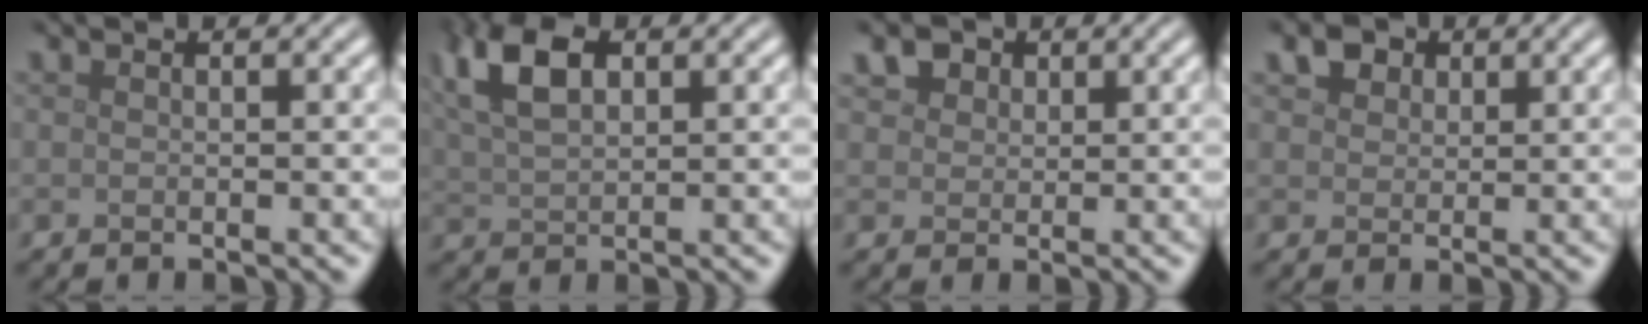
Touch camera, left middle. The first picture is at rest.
{"total": 6.3, "force": [2.7, 3.3, 4.6], "torque": [-0.107, 0.015, 0.051]}
{"total": 4.2, "force": [2.5, 2.8, 1.9], "torque": [-0.052, 0.007, 0.040]}
{"total": 2.8, "force": [1.7, 1.8, 1.2], "torque": [-0.027, -0.002, 0.031]}